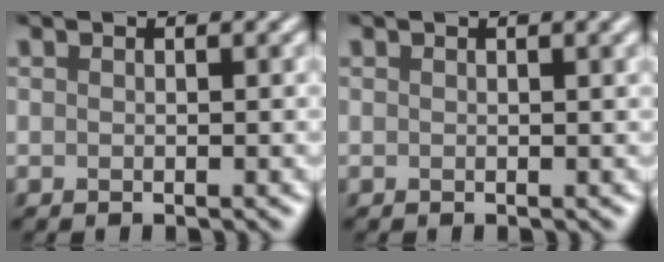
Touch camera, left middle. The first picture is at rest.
{"total": 1.6, "force": [0.7, 0.5, 1.3], "torque": [-0.014, -0.001, 0.002]}